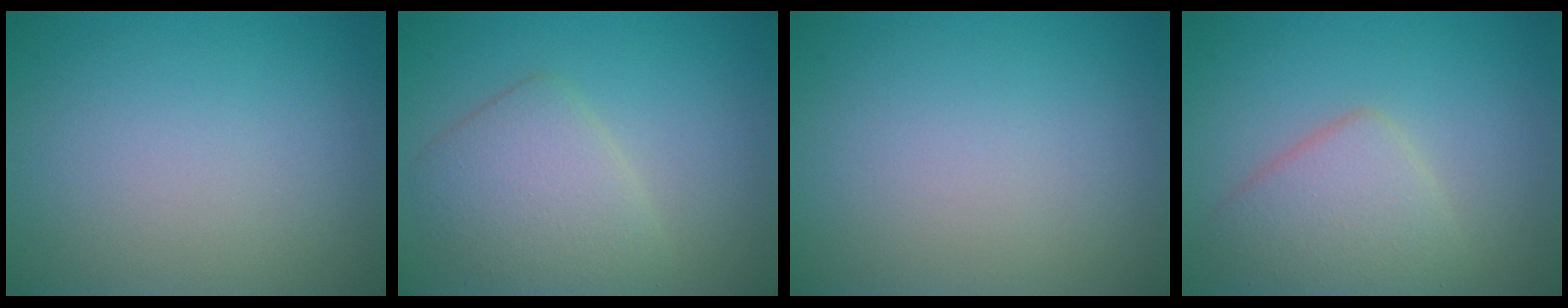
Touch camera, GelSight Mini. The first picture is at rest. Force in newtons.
{"total": 4.3, "press": 4.3, "slide": 0.2}
{"total": 0.0}
{"total": 4.2, "press": 4.2, "slide": 0.0}